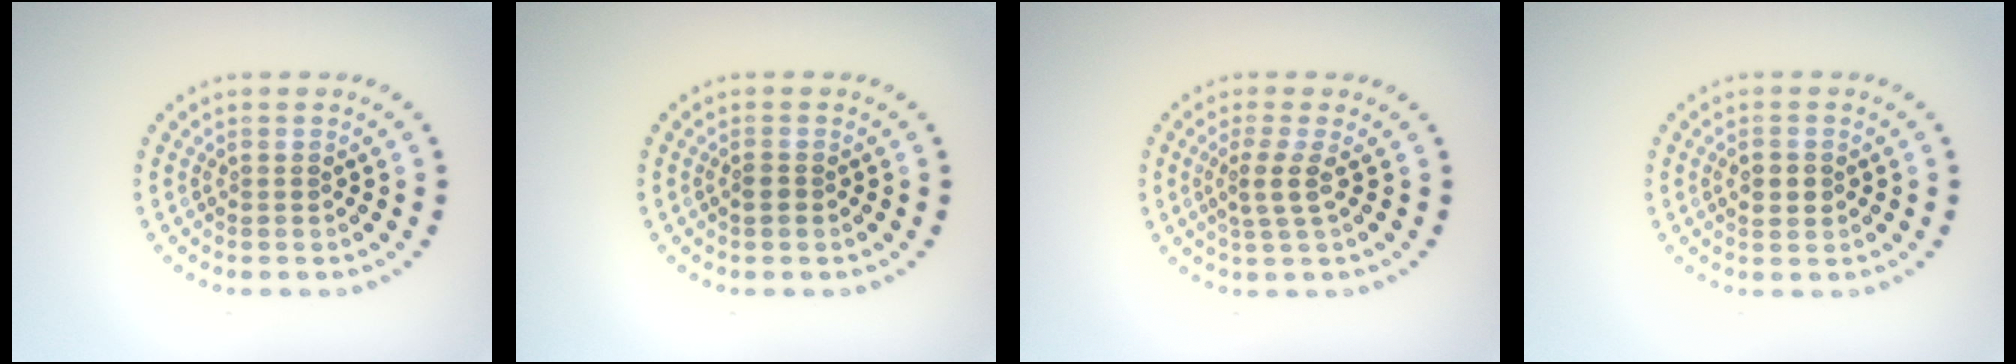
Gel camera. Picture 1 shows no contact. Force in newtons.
{"total": 0.9, "press": 0.8, "slide": 0.3}
{"total": 2.1, "press": 1.6, "slide": 1.4}
{"total": 2.2, "press": 2.2, "slide": 0.2}